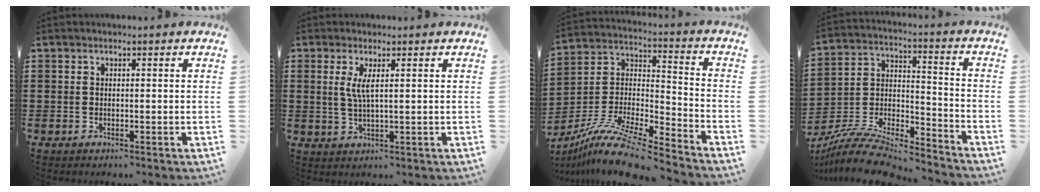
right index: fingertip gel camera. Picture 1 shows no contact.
{"total": 3.3, "force": [0.9, 0.4, 3.1], "torque": [-0.065, -0.002, 0.015]}
{"total": 12.2, "force": [-10.3, 1.4, 6.4], "torque": [-0.139, 0.013, -0.205]}
{"total": 10.0, "force": [-9.2, 1.8, 3.4], "torque": [-0.069, 0.011, -0.183]}